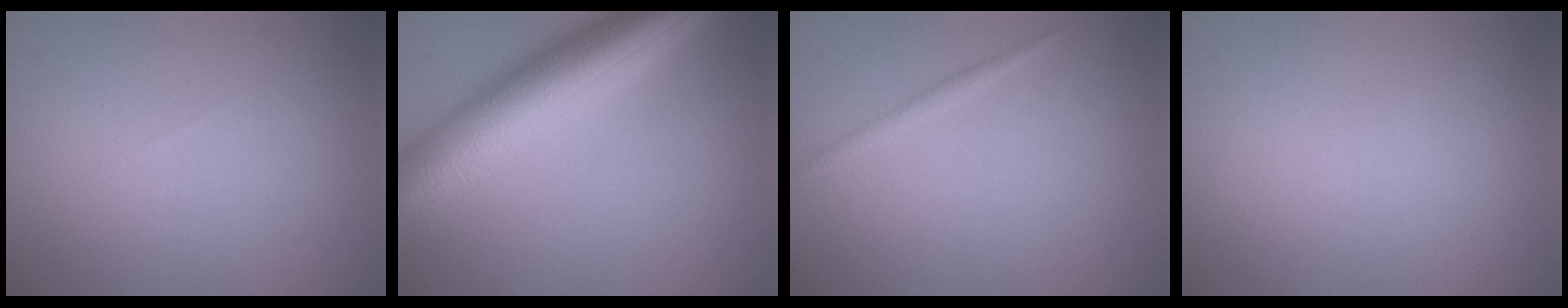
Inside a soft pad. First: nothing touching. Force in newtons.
{"total": 11.7, "press": 11.7, "slide": 0.2}
{"total": 0.9, "press": 0.9, "slide": 0.1}
{"total": 0.0}